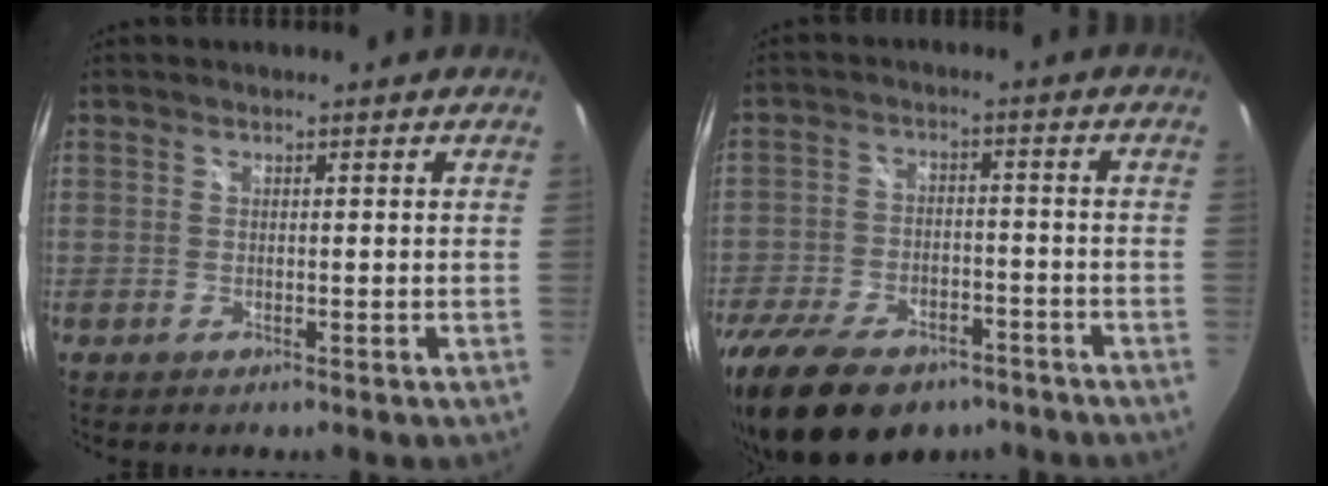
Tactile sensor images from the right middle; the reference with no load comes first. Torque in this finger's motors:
{"motor_torque": [1.30, -0.84, 0.40, 0.20]}